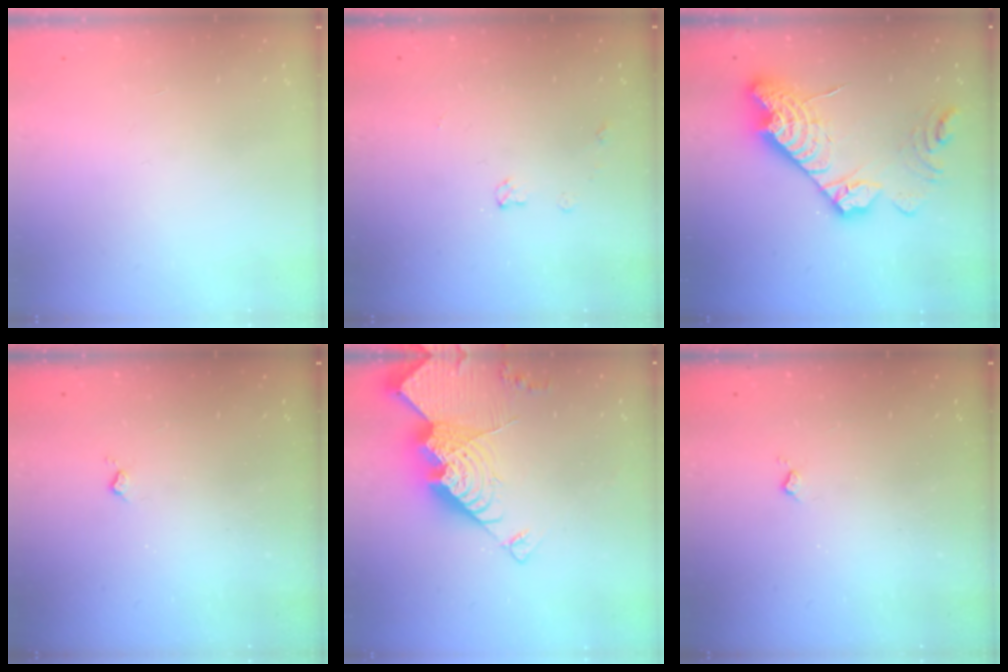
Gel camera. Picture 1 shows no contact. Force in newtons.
{"total": 4.0, "press": 4.0, "slide": 0.1}
{"total": 19.4, "press": 19.3, "slide": 1.7}
{"total": 2.4, "press": 2.3, "slide": 0.5}
{"total": 20.8, "press": 20.6, "slide": 2.1}
{"total": 2.4, "press": 2.3, "slide": 0.5}